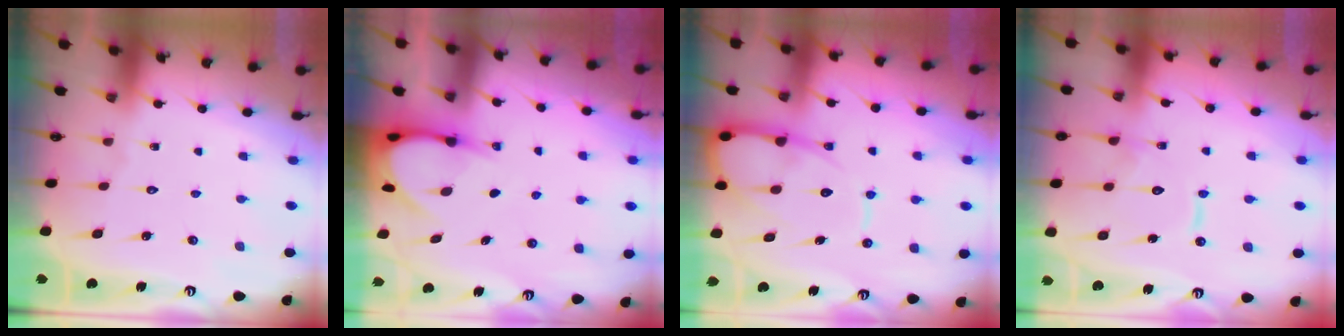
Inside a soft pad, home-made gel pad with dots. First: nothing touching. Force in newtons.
{"total": 5.9, "press": 5.9, "slide": 0.5}
{"total": 11.2, "press": 11.1, "slide": 1.2}
{"total": 12.0, "press": 11.9, "slide": 1.3}